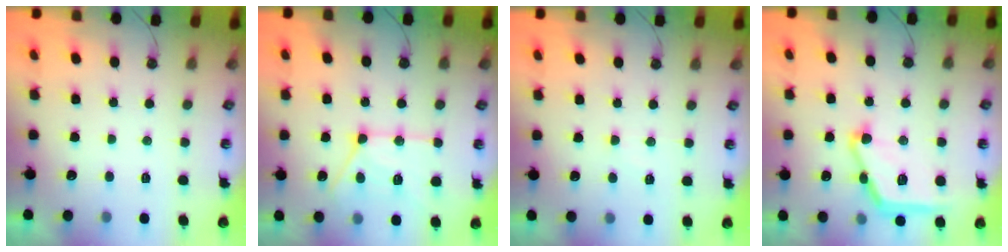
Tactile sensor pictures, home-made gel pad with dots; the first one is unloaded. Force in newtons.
{"total": 16.1, "press": 16.1, "slide": 1.4}
{"total": 6.1, "press": 6.1, "slide": 0.9}
{"total": 16.7, "press": 16.7, "slide": 0.5}